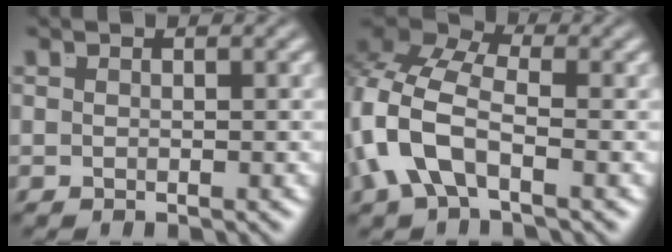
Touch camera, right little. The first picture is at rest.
{"total": 8.2, "force": [0.6, 5.8, 5.7], "torque": [-0.145, -0.013, 0.006]}